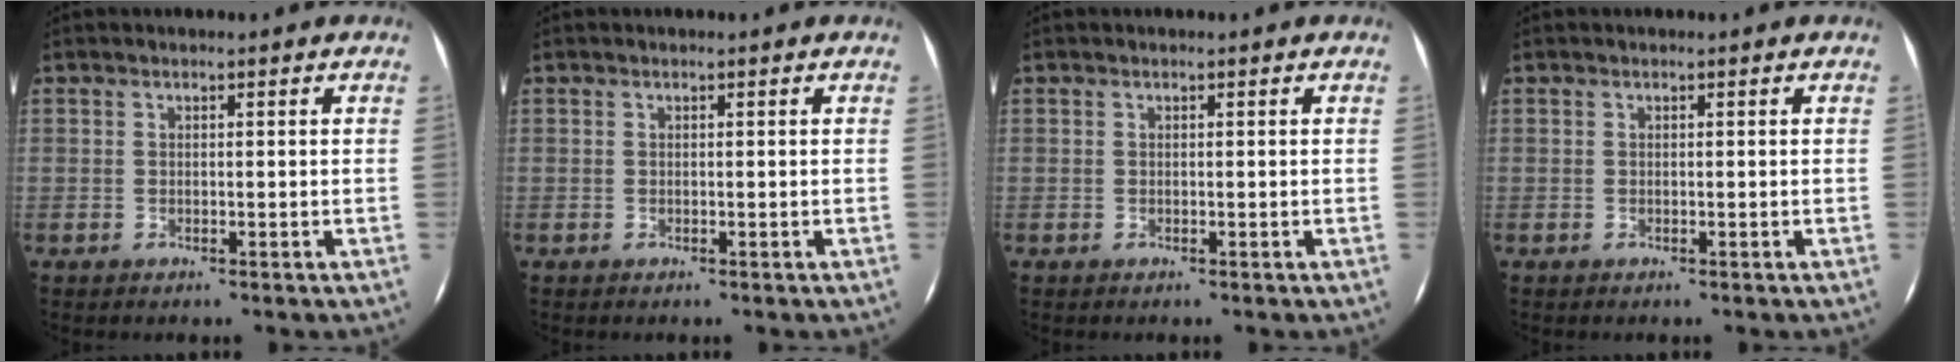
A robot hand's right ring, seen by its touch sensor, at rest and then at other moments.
{"total": 0.0}
{"total": 0.0}
{"total": 0.0}